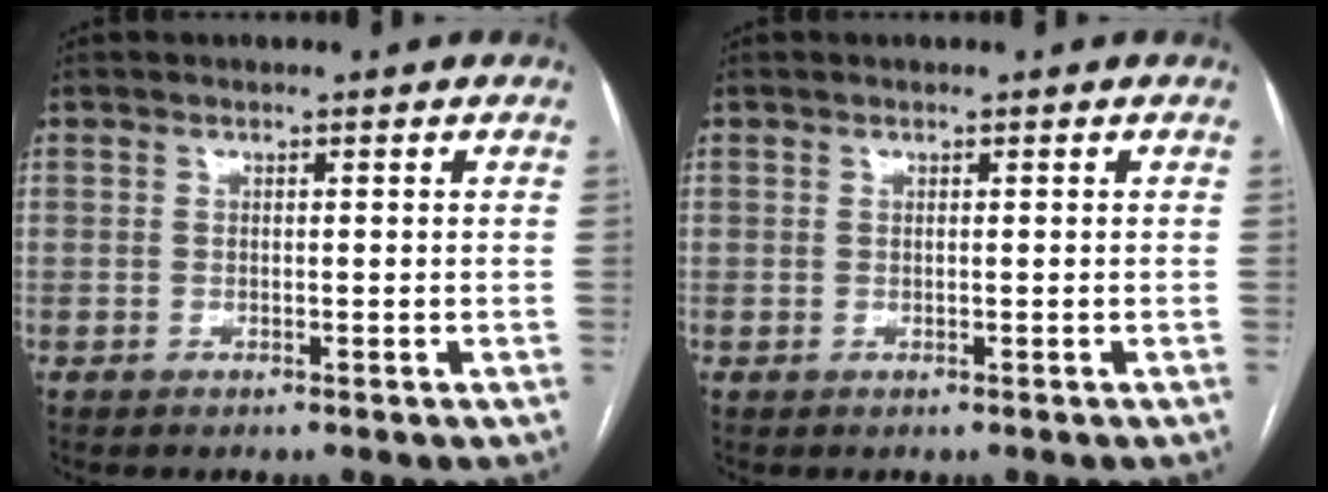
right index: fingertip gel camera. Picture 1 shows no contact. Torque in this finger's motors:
{"motor_torque": [0.01, 0.06, -0.09, 0.01]}